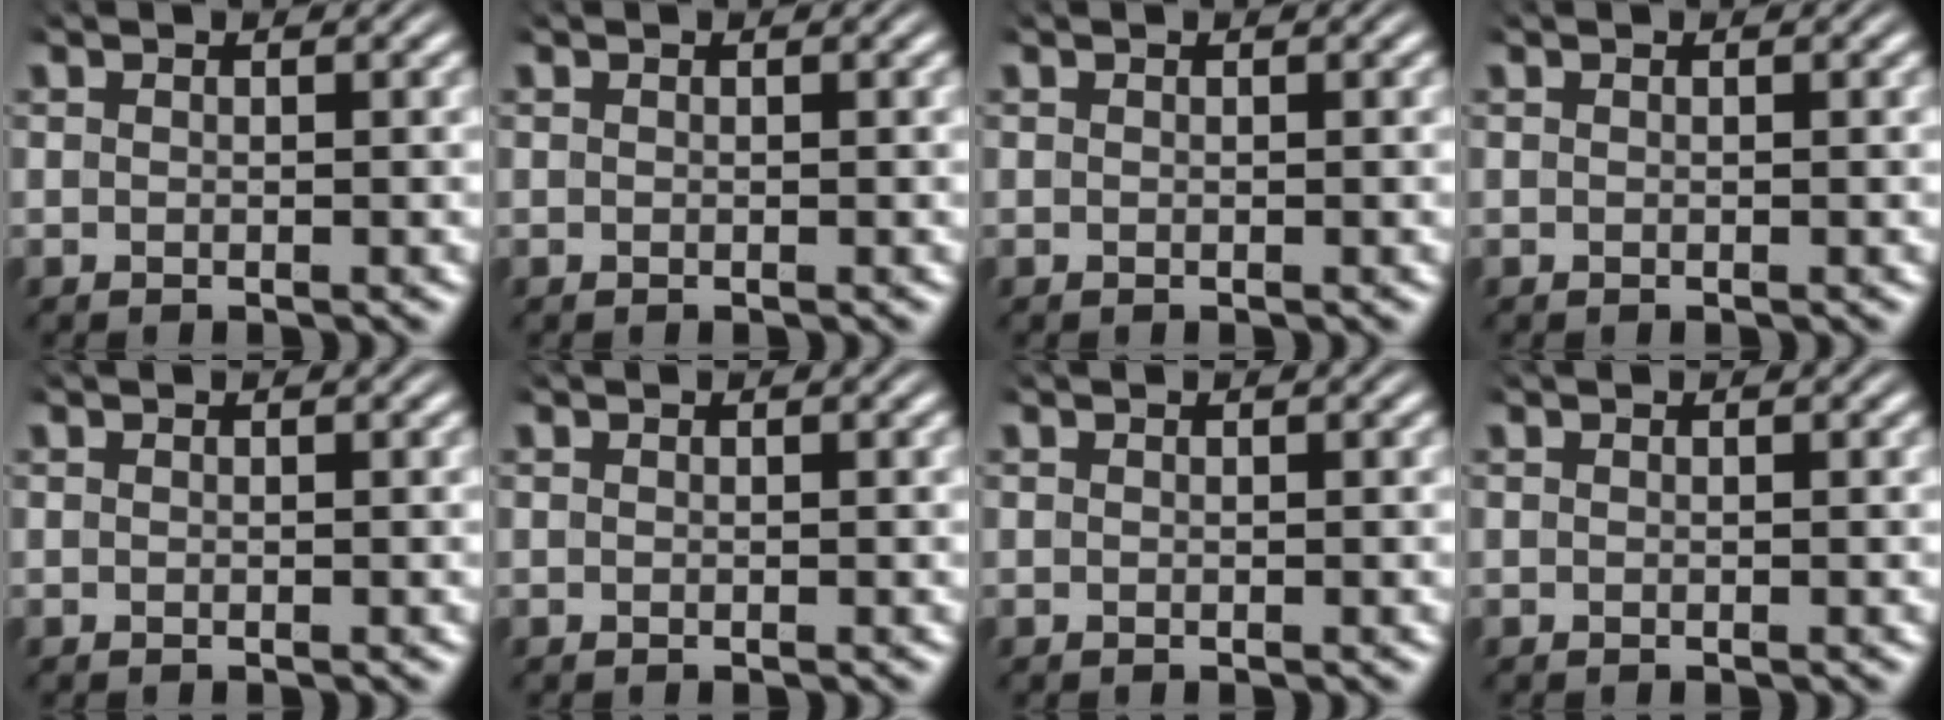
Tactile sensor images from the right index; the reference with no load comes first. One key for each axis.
{"total": 0.0}
{"total": 0.0}
{"total": 0.0}
{"total": 0.0}
{"total": 0.0}
{"total": 0.0}
{"total": 0.0}